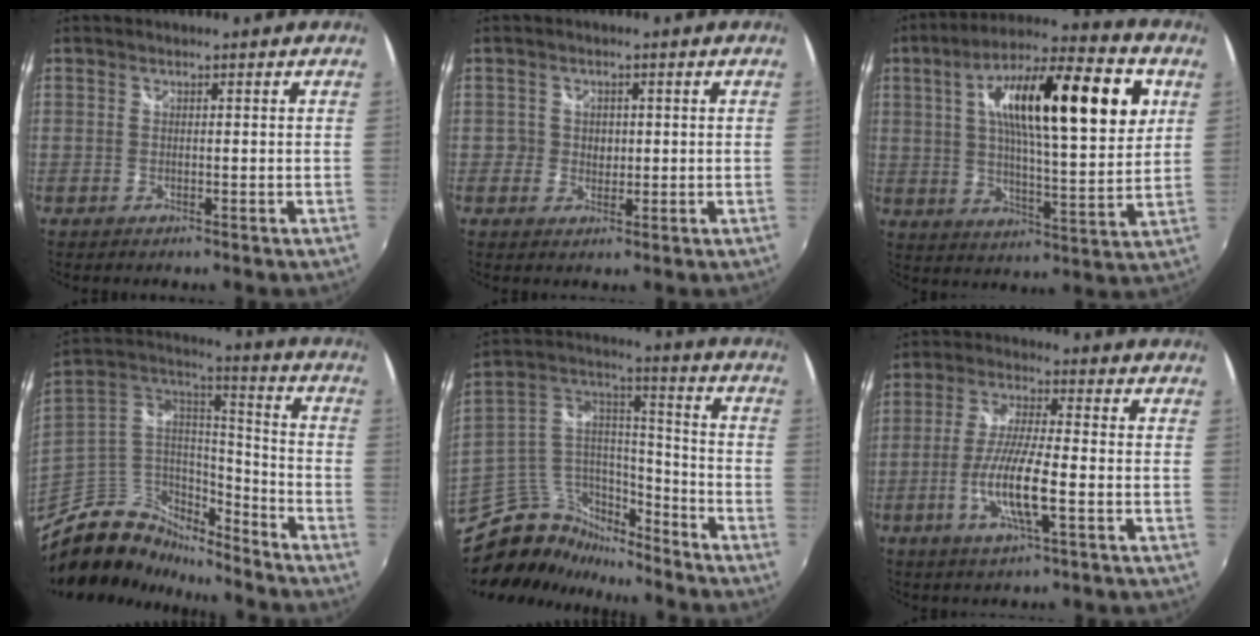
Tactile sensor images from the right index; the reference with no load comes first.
{"total": 2.7, "force": [-0.1, 2.6, 0.7], "torque": [-0.013, 0.004, -0.004]}
{"total": 22.5, "force": [7.1, 5.6, 20.6], "torque": [-0.340, 0.030, 0.104]}
{"total": 15.2, "force": [-11.5, 7.9, 5.8], "torque": [-0.133, 0.039, -0.205]}
{"total": 18.4, "force": [-13.8, 8.8, 8.3], "torque": [-0.189, 0.031, -0.238]}
{"total": 10.2, "force": [-3.1, 1.3, 9.7], "torque": [-0.193, -0.008, -0.061]}